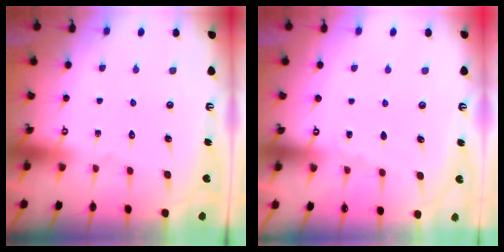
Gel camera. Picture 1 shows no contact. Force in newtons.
{"total": 3.2, "press": 3.2, "slide": 0.4}